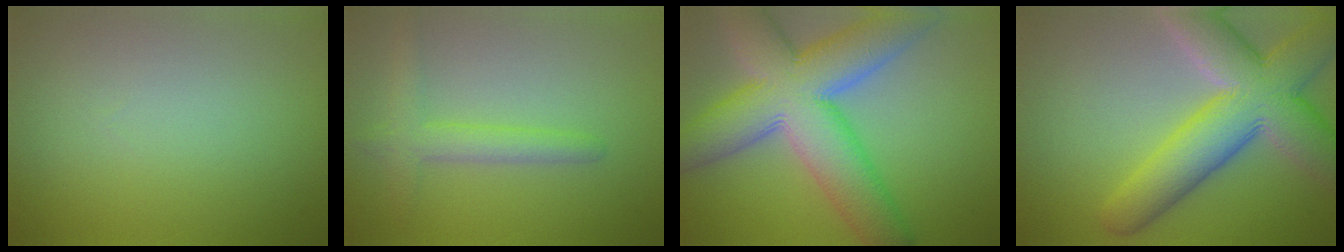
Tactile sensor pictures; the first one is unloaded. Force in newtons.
{"total": 2.8, "press": 2.8, "slide": 0.2}
{"total": 12.5, "press": 12.4, "slide": 1.2}
{"total": 10.5, "press": 10.5, "slide": 0.6}